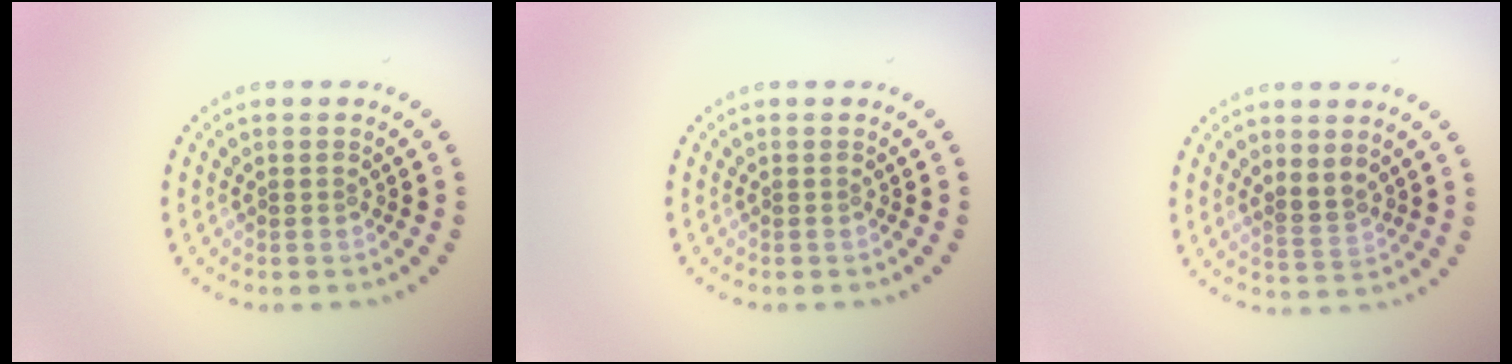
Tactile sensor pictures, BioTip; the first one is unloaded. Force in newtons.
{"total": 0.0}
{"total": 1.9, "press": 1.6, "slide": 0.9}